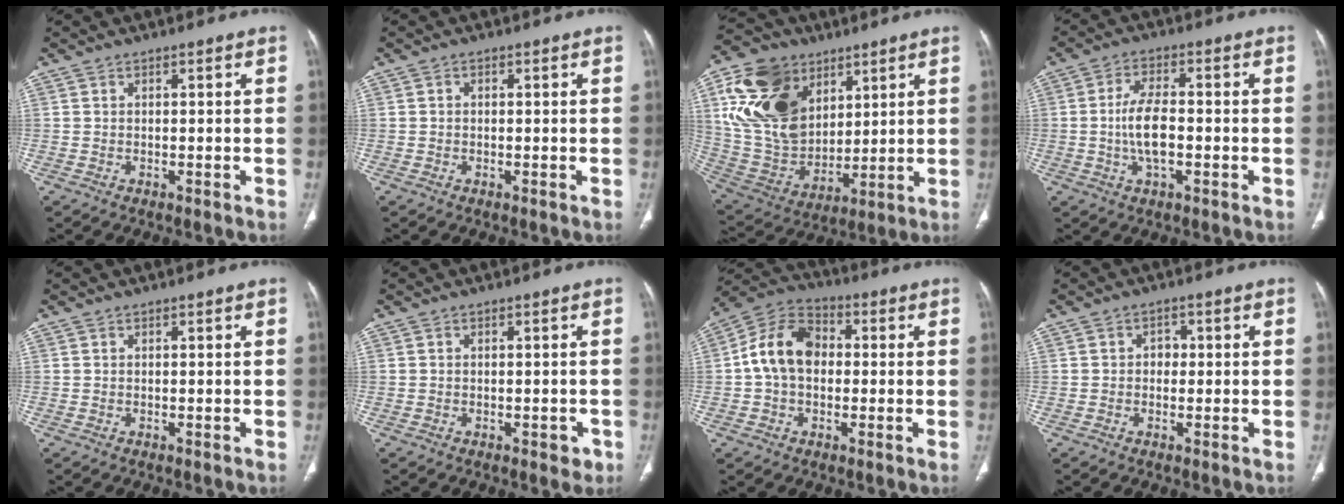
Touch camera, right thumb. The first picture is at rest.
{"total": 0.5, "force": [0.0, 0.4, 0.3], "torque": [-0.002, 0.002, -0.002]}
{"total": 22.3, "force": [8.7, 15.5, 13.5], "torque": [-0.241, -0.021, 0.173]}
{"total": 7.4, "force": [-1.0, 3.2, 6.6], "torque": [-0.132, 0.009, -0.022]}
{"total": 0.0}
{"total": 2.0, "force": [-0.9, 1.2, 1.3], "torque": [-0.006, 0.002, -0.008]}
{"total": 11.8, "force": [0.4, 8.5, 8.2], "torque": [-0.138, 0.031, -0.007]}
{"total": 2.1, "force": [0.0, 1.7, 1.1], "torque": [-0.003, 0.007, -0.006]}